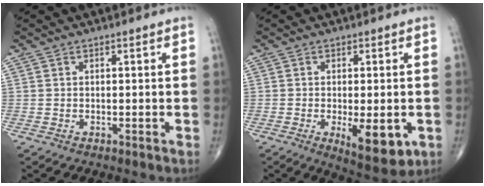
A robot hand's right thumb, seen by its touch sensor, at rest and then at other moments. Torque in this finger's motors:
{"motor_torque": [-0.14, 0.59, -0.03, -0.25, 0.15]}